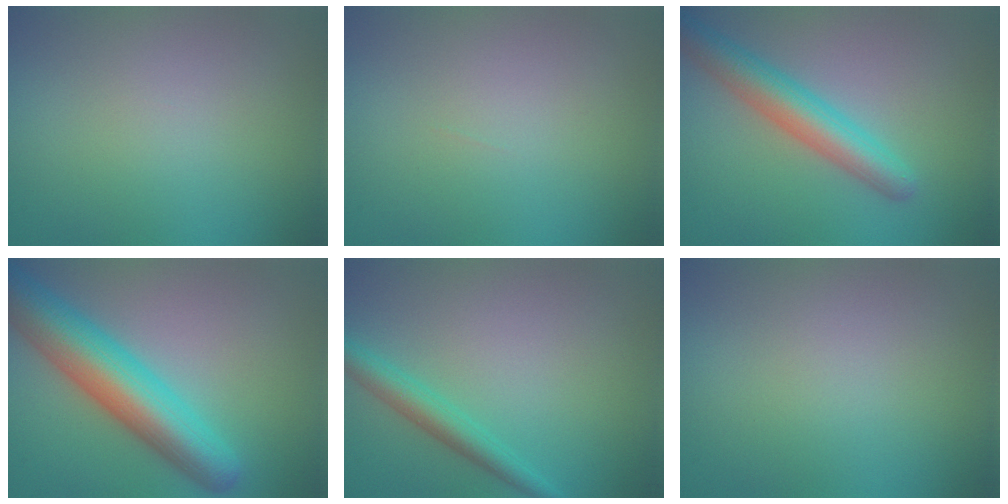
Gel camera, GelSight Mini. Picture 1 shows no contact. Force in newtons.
{"total": 0.0}
{"total": 4.8, "press": 4.8, "slide": 0.1}
{"total": 8.5, "press": 8.5, "slide": 0.3}
{"total": 2.7, "press": 2.7, "slide": 0.3}
{"total": 0.0}